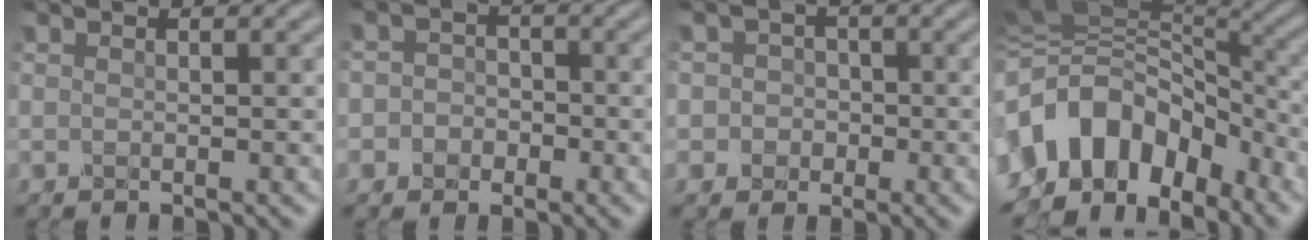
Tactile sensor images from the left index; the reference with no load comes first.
{"total": 2.6, "force": [-0.8, 2.3, 0.8], "torque": [0.011, 0.004, -0.033]}
{"total": 3.0, "force": [-0.5, 2.9, 0.7], "torque": [0.016, 0.011, -0.028]}
{"total": 12.4, "force": [-4.9, 8.7, 7.4], "torque": [-0.144, 0.004, -0.084]}